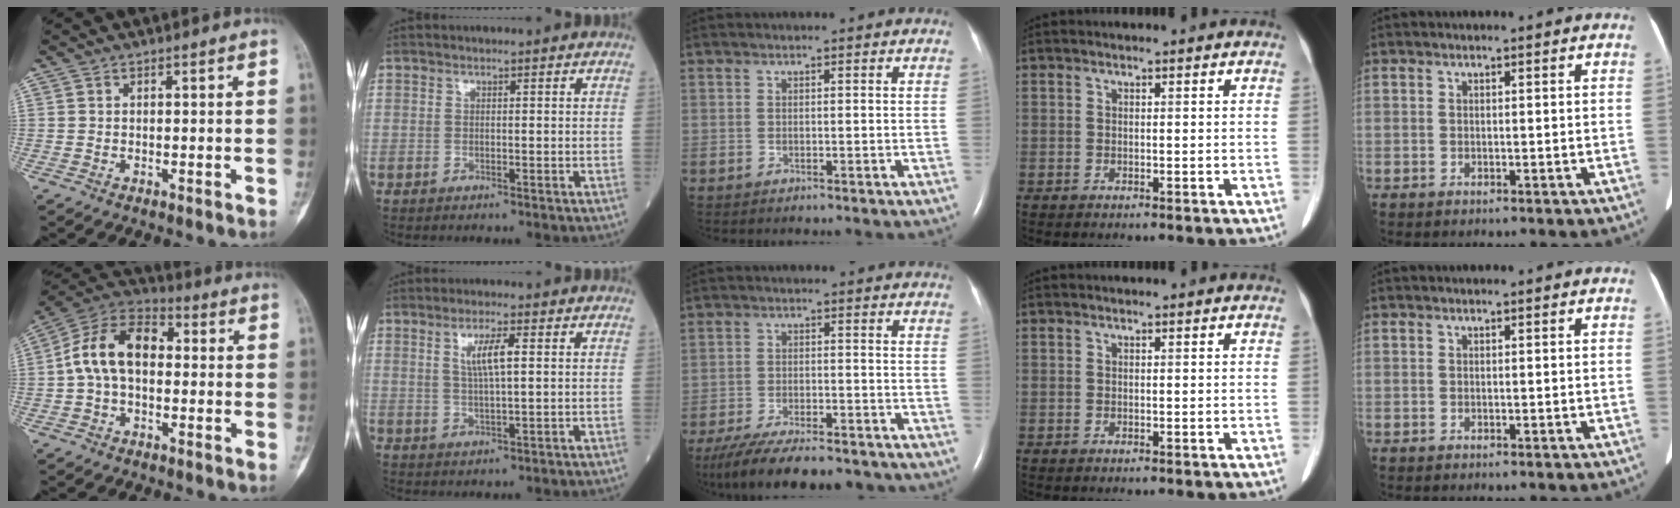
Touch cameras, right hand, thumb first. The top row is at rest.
{"thumb": {"total": 12.8, "force": [0.2, 8.2, 9.9], "torque": [-0.168, 0.038, -0.010]}, "index": {"total": 4.7, "force": [1.4, 0.5, 4.4], "torque": [-0.084, 0.003, 0.027]}, "middle": {"total": 16.6, "force": [-14.0, 3.9, 7.9], "torque": [-0.158, -0.023, -0.206]}}